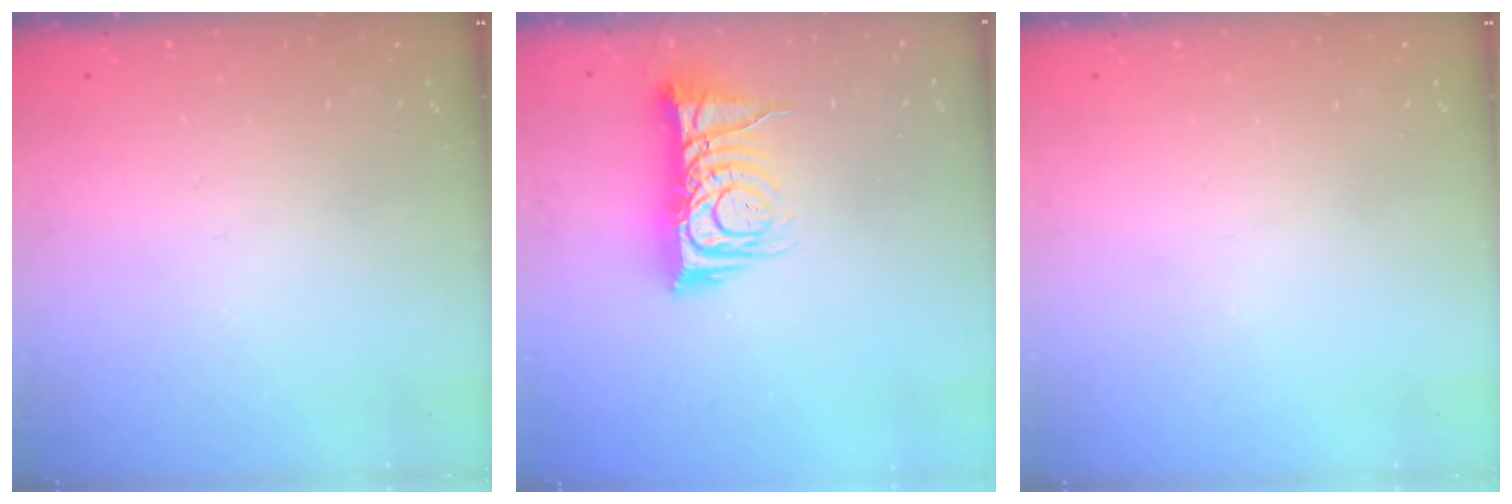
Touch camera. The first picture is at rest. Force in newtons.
{"total": 10.8, "press": 10.8, "slide": 0.7}
{"total": 0.0}